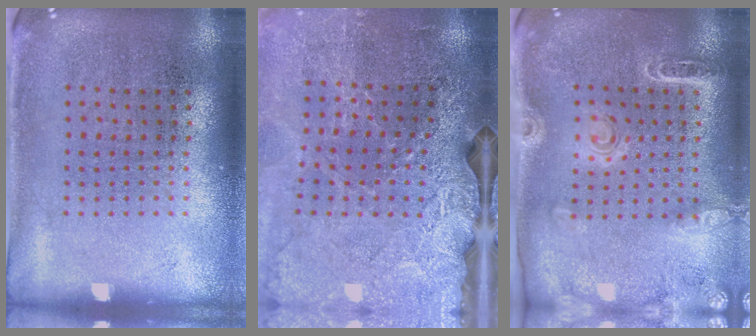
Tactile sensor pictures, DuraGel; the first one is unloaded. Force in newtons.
{"total": 3.4, "press": 3.0, "slide": 1.4}
{"total": 1.7, "press": 1.7, "slide": 0.1}